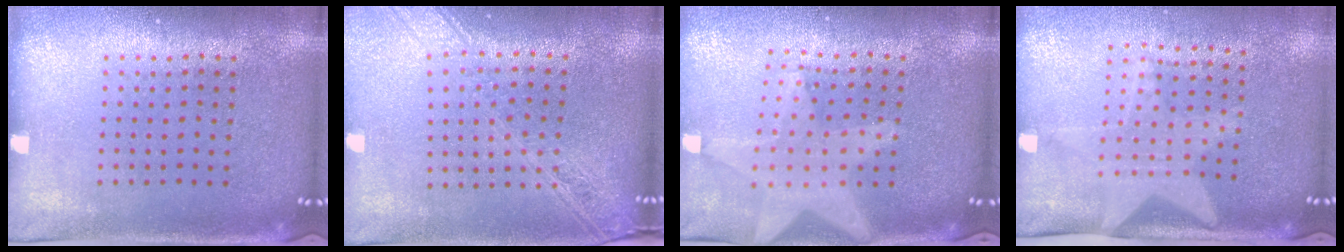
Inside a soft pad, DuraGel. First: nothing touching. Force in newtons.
{"total": 2.3, "press": 1.9, "slide": 1.3}
{"total": 2.1, "press": 1.7, "slide": 1.1}
{"total": 1.5, "press": 1.4, "slide": 0.5}